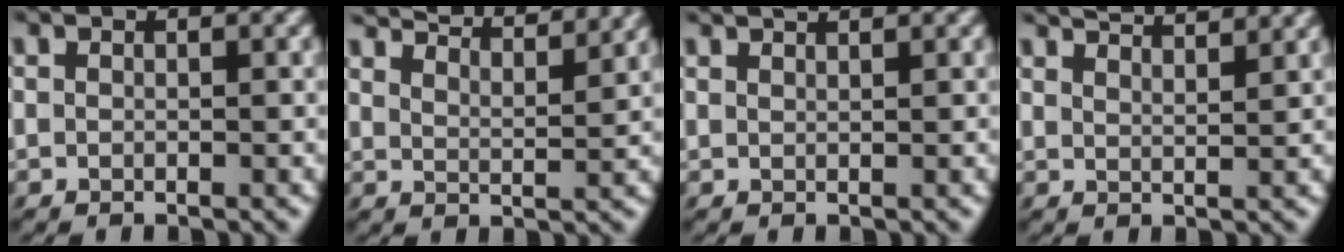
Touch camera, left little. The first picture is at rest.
{"total": 8.1, "force": [7.3, 1.1, 3.1], "torque": [-0.065, 0.016, 0.087]}
{"total": 2.1, "force": [1.9, 0.0, 0.8], "torque": [-0.018, 0.017, 0.028]}
{"total": 5.7, "force": [5.2, 0.5, 2.3], "torque": [-0.047, 0.021, 0.063]}